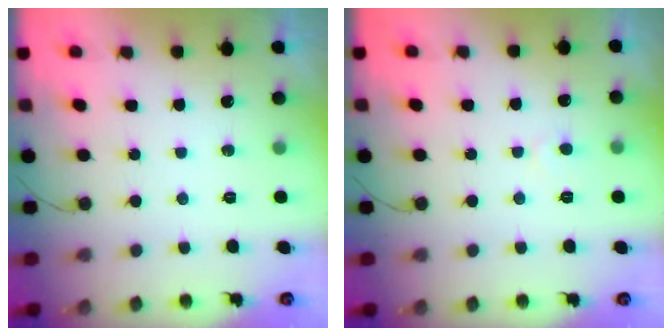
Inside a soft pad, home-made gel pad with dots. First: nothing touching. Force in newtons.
{"total": 3.7, "press": 3.7, "slide": 0.3}